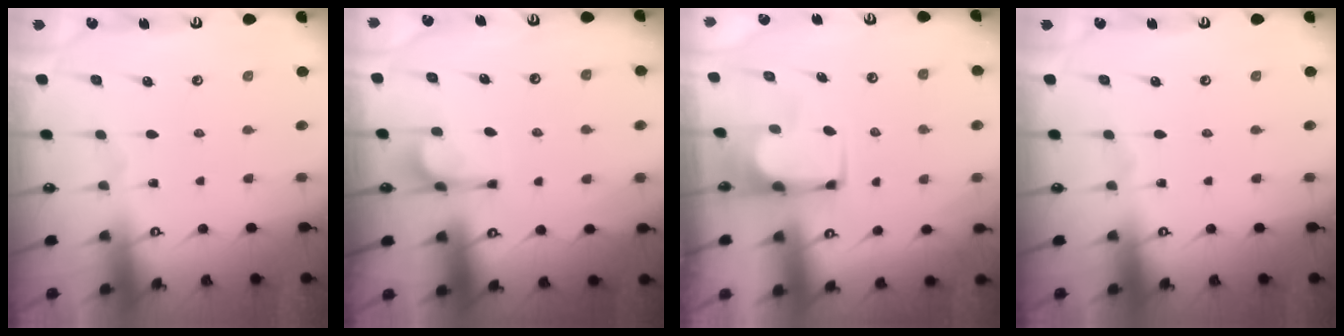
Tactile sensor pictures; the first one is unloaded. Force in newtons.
{"total": 3.9, "press": 3.9, "slide": 0.6}
{"total": 1.7, "press": 1.7, "slide": 0.1}
{"total": 0.0}